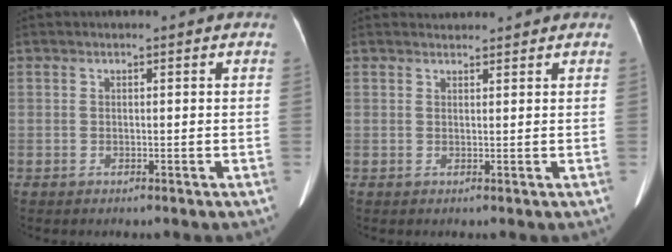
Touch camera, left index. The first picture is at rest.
{"total": 1.6, "force": [1.6, 0.2, -0.2], "torque": [-0.006, 0.013, 0.030]}